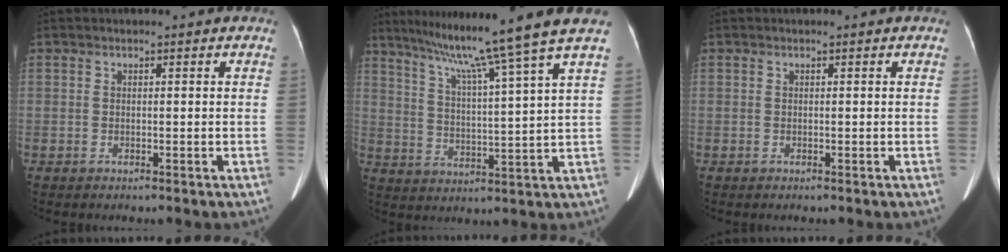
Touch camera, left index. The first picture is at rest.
{"total": 14.3, "force": [11.1, -3.3, 8.4], "torque": [-0.134, -0.016, 0.166]}
{"total": 0.0}